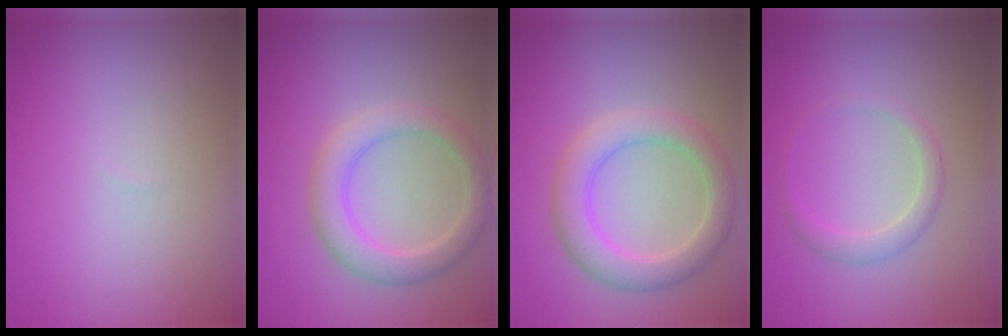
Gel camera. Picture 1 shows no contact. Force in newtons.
{"total": 3.6, "press": 3.6, "slide": 0.1}
{"total": 4.1, "press": 4.1, "slide": 0.2}
{"total": 1.6, "press": 1.6, "slide": 0.1}